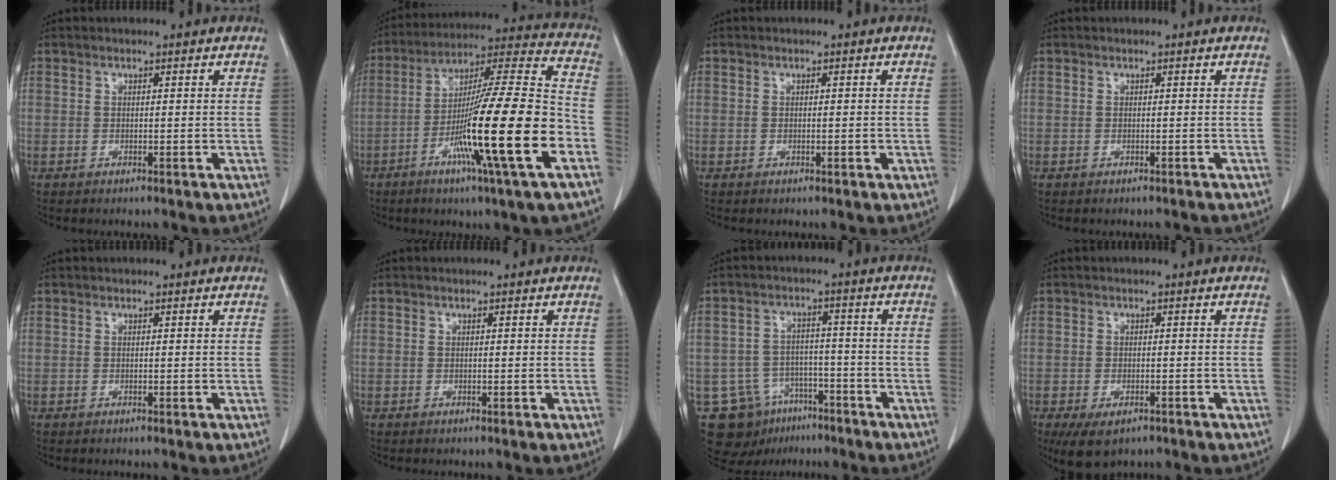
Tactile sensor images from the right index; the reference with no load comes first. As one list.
[{"total": 22.4, "force": [-7.9, -0.3, 20.9], "torque": [-0.339, -0.022, -0.141]}, {"total": 0.7, "force": [-0.2, 0.1, 0.6], "torque": [-0.012, -0.002, 0.001]}, {"total": 1.1, "force": [-1.0, 0.4, 0.0], "torque": [-0.005, 0.000, -0.016]}, {"total": 0.0}, {"total": 0.0}, {"total": 10.5, "force": [-6.2, 7.9, 3.0], "torque": [-0.057, 0.022, -0.087]}, {"total": 5.5, "force": [-3.6, 2.6, 3.2], "torque": [-0.060, -0.011, -0.052]}]